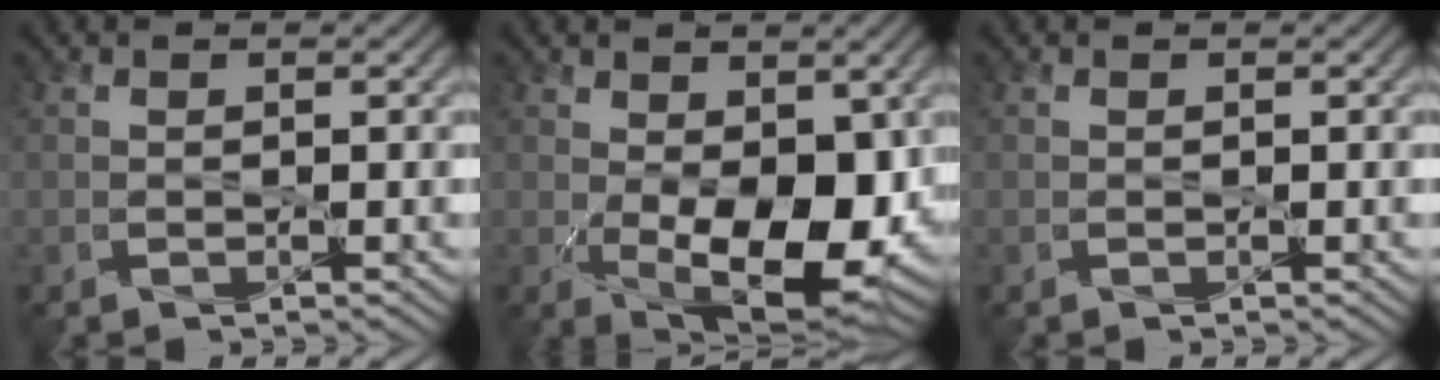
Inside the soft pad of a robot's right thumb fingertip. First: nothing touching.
{"total": 11.5, "force": [-1.0, 6.1, 9.7], "torque": [-0.161, -0.025, -0.003]}
{"total": 0.0}